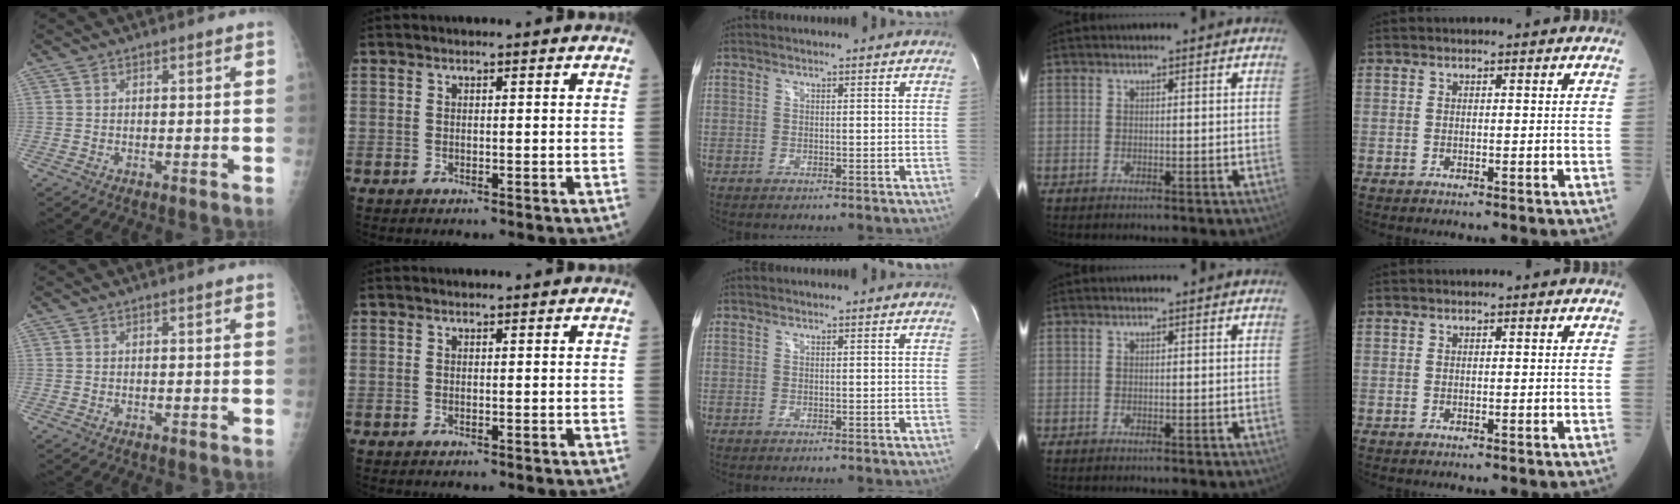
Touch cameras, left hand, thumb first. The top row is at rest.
{}